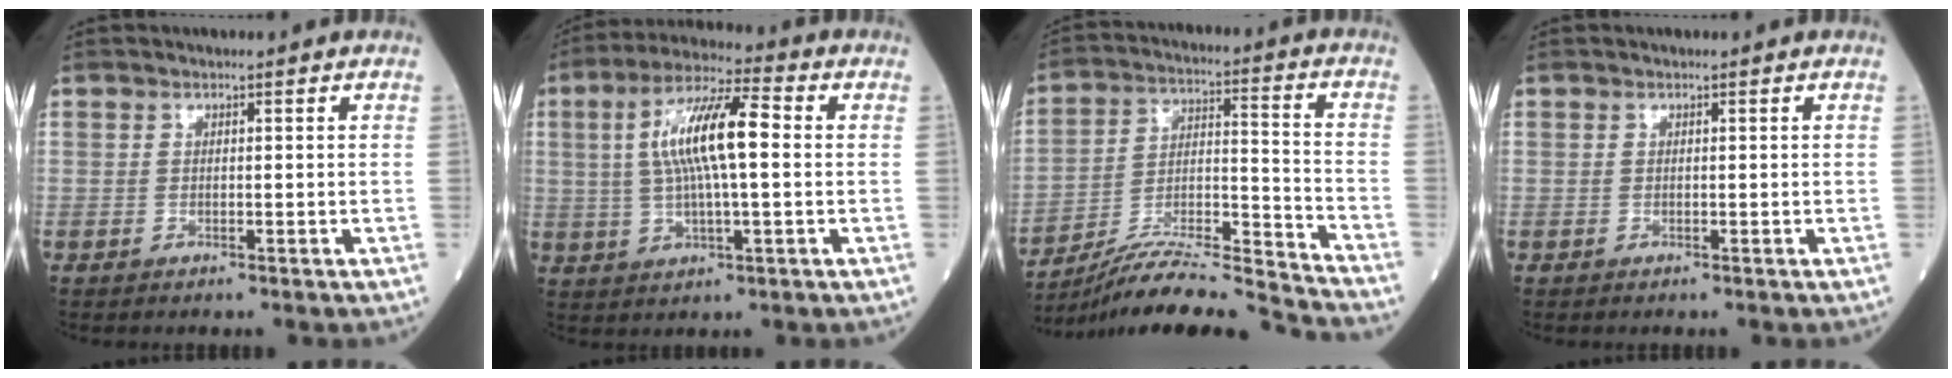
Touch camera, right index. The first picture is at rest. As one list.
[{"total": 11.8, "force": [1.5, 2.4, 11.5], "torque": [-0.219, 0.023, 0.026]}, {"total": 17.5, "force": [-16.6, -1.5, 5.2], "torque": [-0.095, 0.009, -0.284]}, {"total": 0.0}]